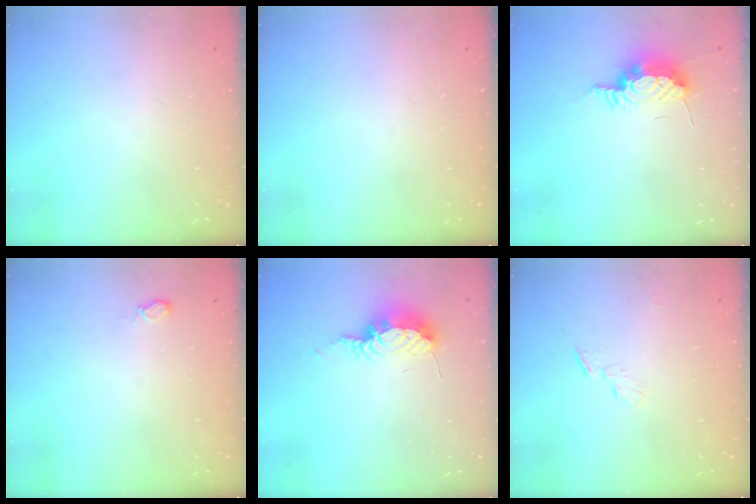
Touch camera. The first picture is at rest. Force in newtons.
{"total": 0.0}
{"total": 9.0, "press": 8.9, "slide": 1.8}
{"total": 5.0, "press": 4.9, "slide": 1.0}
{"total": 8.1, "press": 8.0, "slide": 1.0}
{"total": 3.5, "press": 3.5, "slide": 0.4}